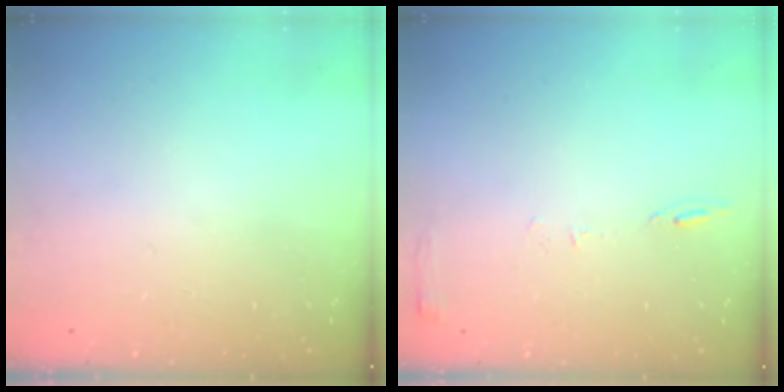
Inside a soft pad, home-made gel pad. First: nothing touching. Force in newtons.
{"total": 6.0, "press": 6.0, "slide": 0.6}